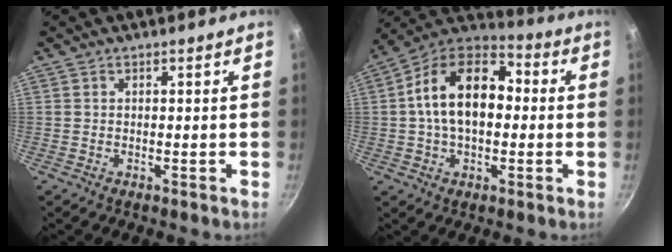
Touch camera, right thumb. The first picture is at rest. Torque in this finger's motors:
{"motor_torque": [0.73, 3.28, 1.67, -0.26, 0.38]}